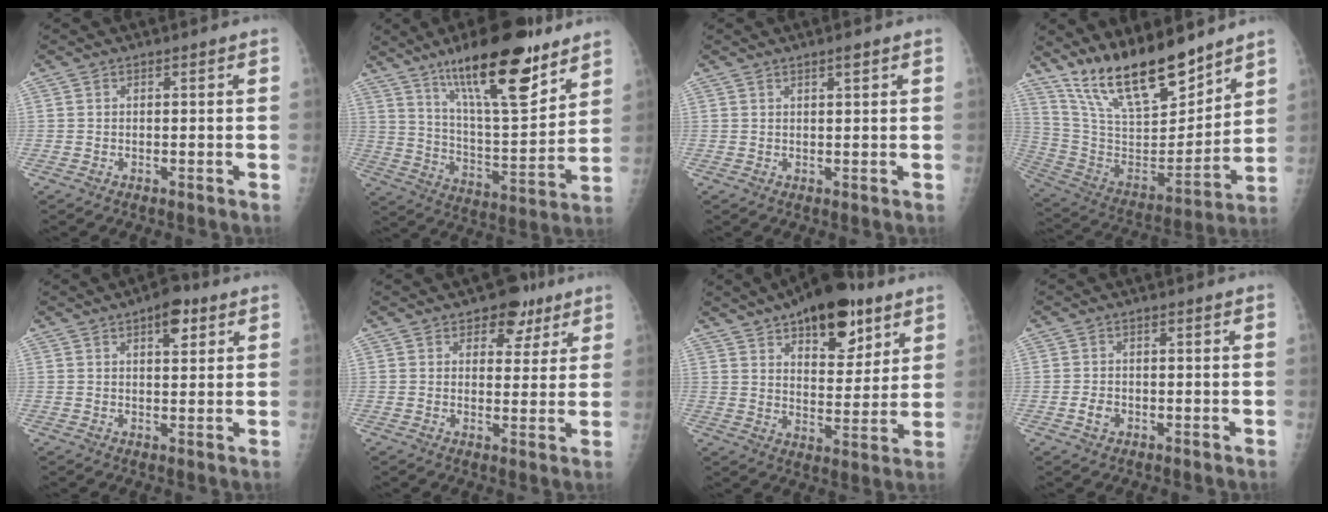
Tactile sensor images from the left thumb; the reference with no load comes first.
{"total": 21.6, "force": [14.0, 6.1, 15.3], "torque": [-0.217, -0.073, 0.234]}
{"total": 1.5, "force": [1.0, 0.2, 1.1], "torque": [-0.016, -0.005, 0.016]}
{"total": 21.3, "force": [16.5, 6.6, 11.8], "torque": [-0.167, -0.098, 0.302]}
{"total": 5.4, "force": [2.8, 2.5, 3.9], "torque": [-0.039, -0.009, 0.034]}
{"total": 6.9, "force": [4.2, 4.6, 3.1], "torque": [-0.001, -0.014, 0.055]}
{"total": 17.4, "force": [10.3, 8.1, 11.5], "torque": [-0.120, -0.046, 0.154]}
{"total": 2.3, "force": [-0.8, 1.8, 1.3], "torque": [-0.016, 0.004, -0.013]}